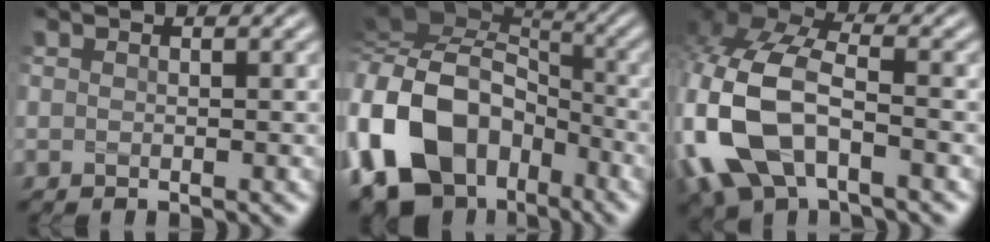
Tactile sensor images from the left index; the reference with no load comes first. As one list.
[{"total": 16.0, "force": [-5.6, 11.3, 9.9], "torque": [-0.231, -0.010, -0.109]}, {"total": 11.6, "force": [-3.5, 6.8, 8.8], "torque": [-0.230, 0.003, -0.070]}]